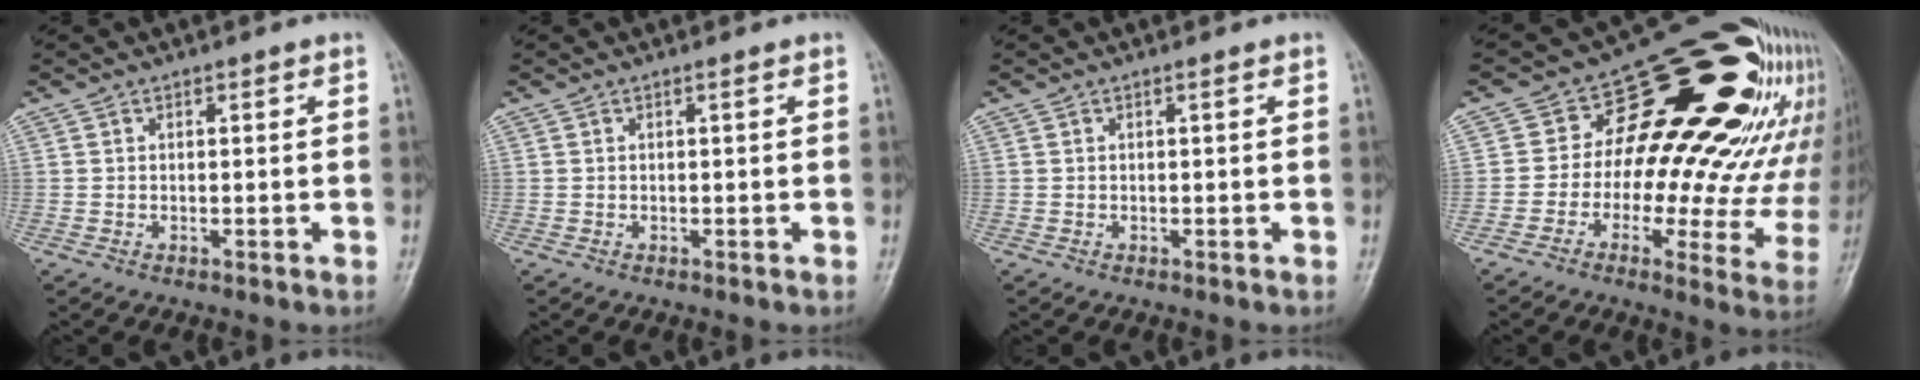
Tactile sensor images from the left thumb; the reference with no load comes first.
{"total": 0.0}
{"total": 0.0}
{"total": 26.3, "force": [10.5, 13.4, 20.0], "torque": [-0.234, 0.004, 0.141]}